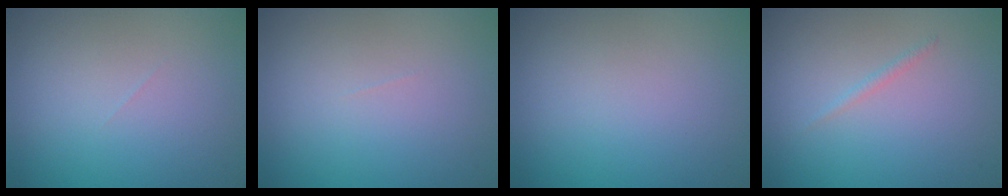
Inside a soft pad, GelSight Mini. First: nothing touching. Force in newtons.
{"total": 0.0}
{"total": 0.0}
{"total": 0.6, "press": 0.6, "slide": 0.1}